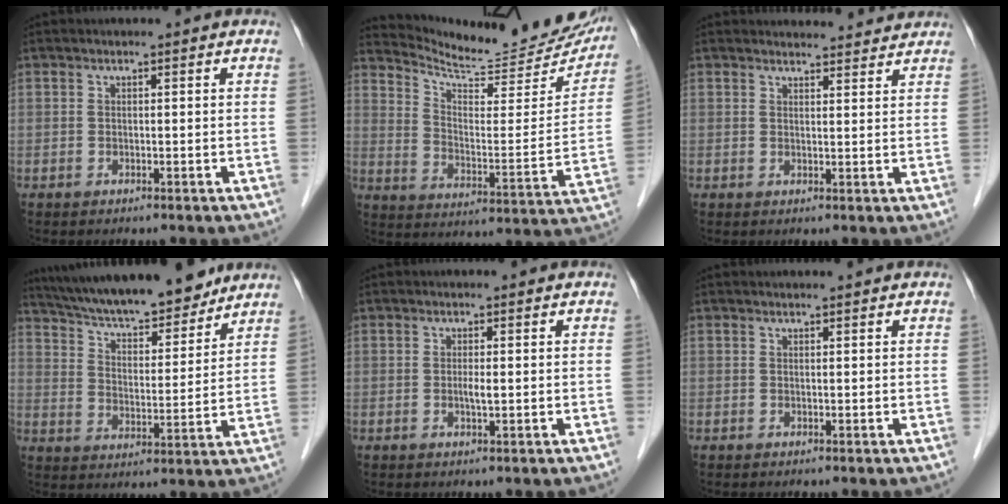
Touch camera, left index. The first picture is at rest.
{"total": 21.3, "force": [20.1, 3.5, 6.1], "torque": [-0.091, -0.071, 0.266]}
{"total": 5.9, "force": [5.7, 1.1, 0.4], "torque": [0.000, 0.006, 0.057]}
{"total": 18.5, "force": [16.3, 3.5, 7.9], "torque": [-0.132, 0.008, 0.252]}
{"total": 1.2, "force": [-0.3, 0.1, 1.2], "torque": [-0.023, -0.006, -0.007]}
{"total": 0.6, "force": [0.6, -0.1, 0.1], "torque": [-0.006, 0.001, 0.008]}